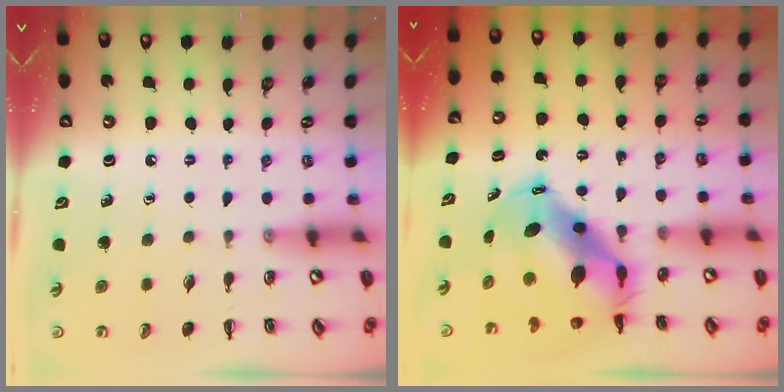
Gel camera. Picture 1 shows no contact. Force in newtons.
{"total": 10.4, "press": 10.1, "slide": 2.7}